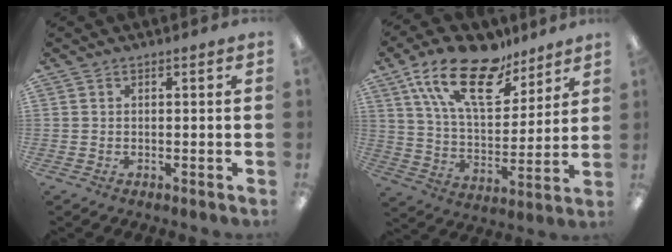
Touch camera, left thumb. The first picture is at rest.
{"total": 20.8, "force": [13.8, 9.2, 12.5], "torque": [-0.227, -0.068, 0.243]}